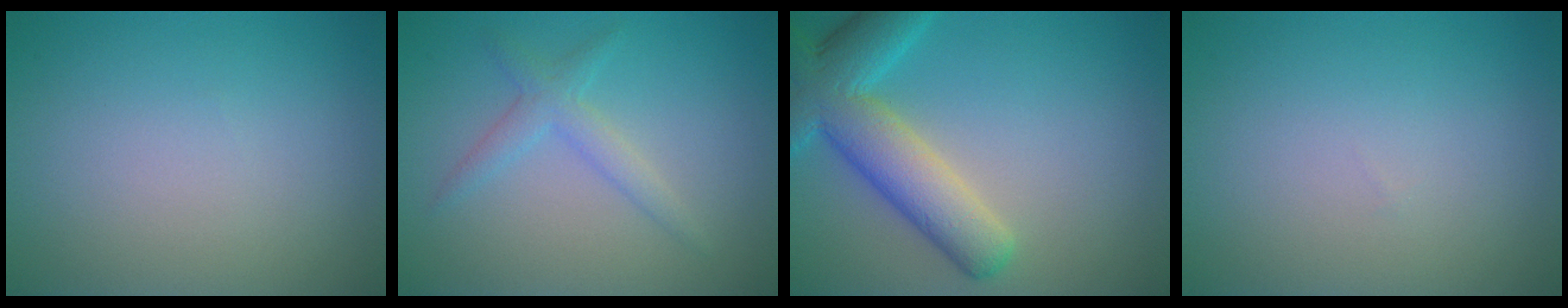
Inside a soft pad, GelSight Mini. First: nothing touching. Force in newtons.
{"total": 2.2, "press": 2.2, "slide": 0.2}
{"total": 7.6, "press": 7.6, "slide": 0.6}
{"total": 0.0}